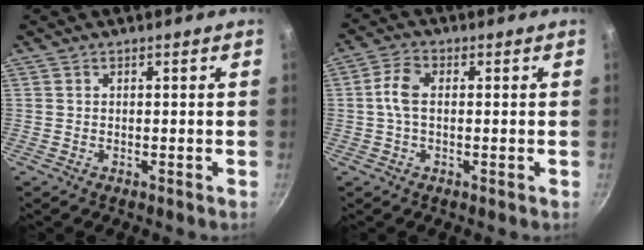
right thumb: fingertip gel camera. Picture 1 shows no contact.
{"total": 4.8, "force": [0.2, 2.6, 4.0], "torque": [-0.090, 0.014, -0.005]}